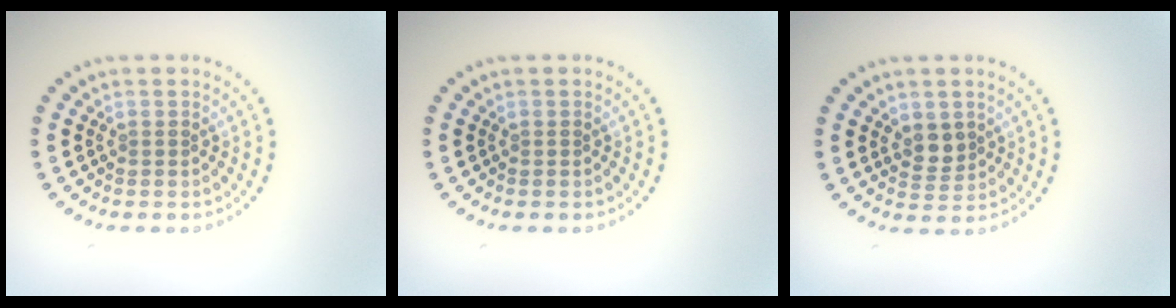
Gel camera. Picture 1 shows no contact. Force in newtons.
{"total": 0.0}
{"total": 2.0, "press": 1.8, "slide": 0.9}